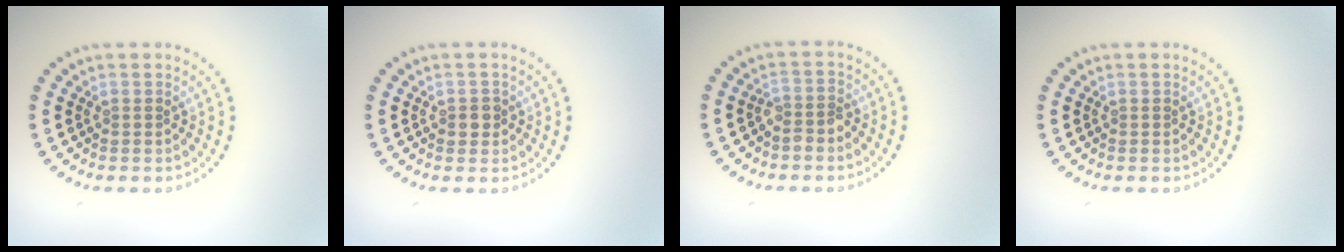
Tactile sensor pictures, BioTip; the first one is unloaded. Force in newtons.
{"total": 1.2, "press": 1.1, "slide": 0.4}
{"total": 1.5, "press": 1.3, "slide": 0.8}
{"total": 0.0}